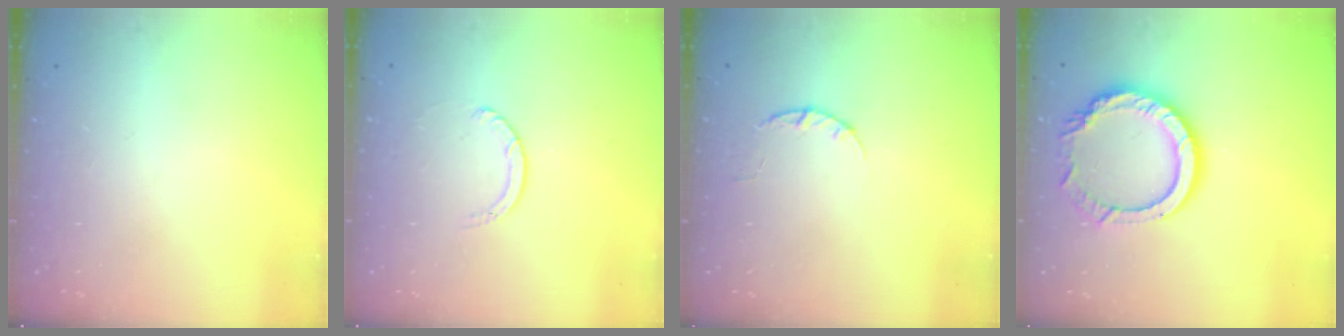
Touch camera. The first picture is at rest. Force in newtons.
{"total": 1.1, "press": 1.1, "slide": 0.1}
{"total": 2.4, "press": 2.3, "slide": 0.4}
{"total": 13.2, "press": 13.1, "slide": 1.1}